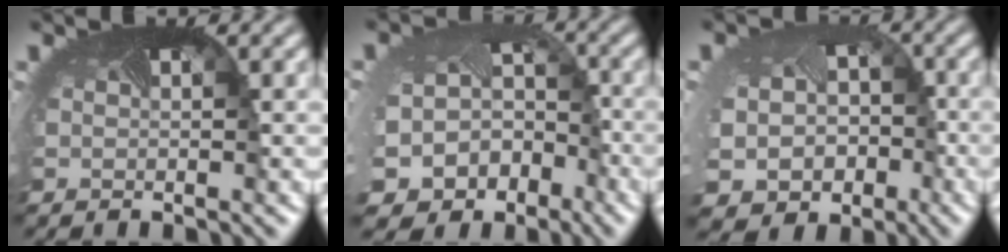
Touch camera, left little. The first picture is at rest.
{"total": 12.0, "force": [-6.7, 9.3, 3.4], "torque": [-0.081, -0.066, -0.082]}
{"total": 9.0, "force": [-3.2, 7.6, 3.6], "torque": [-0.077, -0.051, -0.046]}